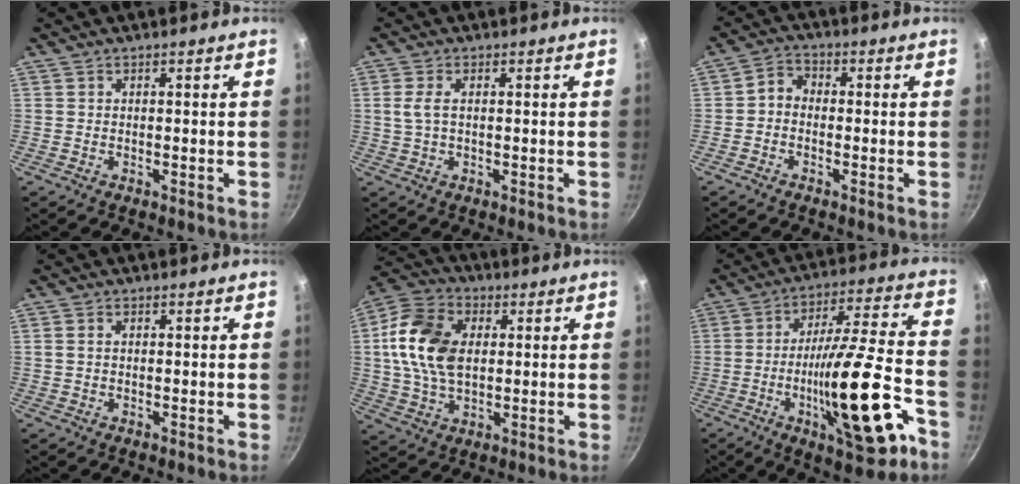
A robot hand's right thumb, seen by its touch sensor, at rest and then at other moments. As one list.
[{"total": 3.5, "force": [0.5, 1.8, 3.0], "torque": [-0.065, 0.005, 0.009]}, {"total": 3.4, "force": [-0.9, 2.7, 1.9], "torque": [-0.030, 0.019, -0.029]}, {"total": 1.5, "force": [0.2, 1.0, 1.0], "torque": [-0.019, 0.005, 0.002]}, {"total": 15.2, "force": [2.0, 10.2, 11.1], "torque": [-0.188, 0.007, 0.026]}, {"total": 22.4, "force": [-8.5, 5.7, 19.9], "torque": [-0.293, 0.038, -0.132]}]